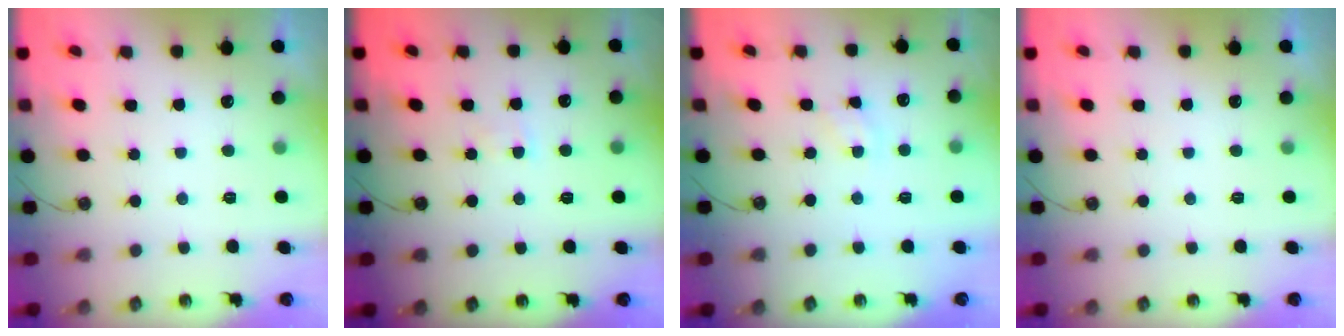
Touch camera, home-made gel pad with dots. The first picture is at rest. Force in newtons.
{"total": 1.7, "press": 1.7, "slide": 0.3}
{"total": 2.4, "press": 2.3, "slide": 0.4}
{"total": 0.0}